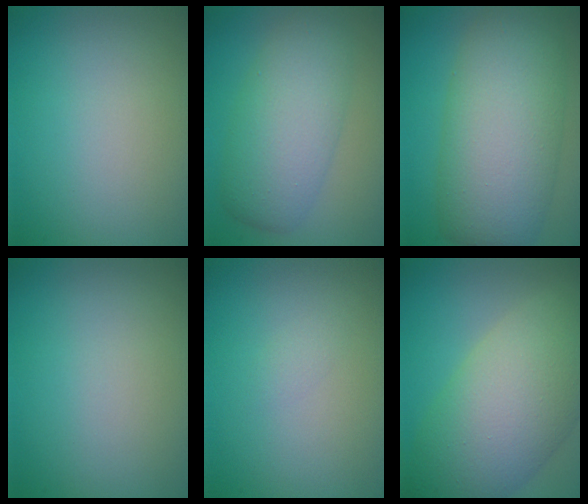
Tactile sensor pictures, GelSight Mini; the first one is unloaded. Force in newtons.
{"total": 6.3, "press": 6.3, "slide": 0.2}
{"total": 10.6, "press": 10.6, "slide": 0.3}
{"total": 0.0}
{"total": 0.7, "press": 0.7, "slide": 0.1}
{"total": 11.2, "press": 11.2, "slide": 0.3}